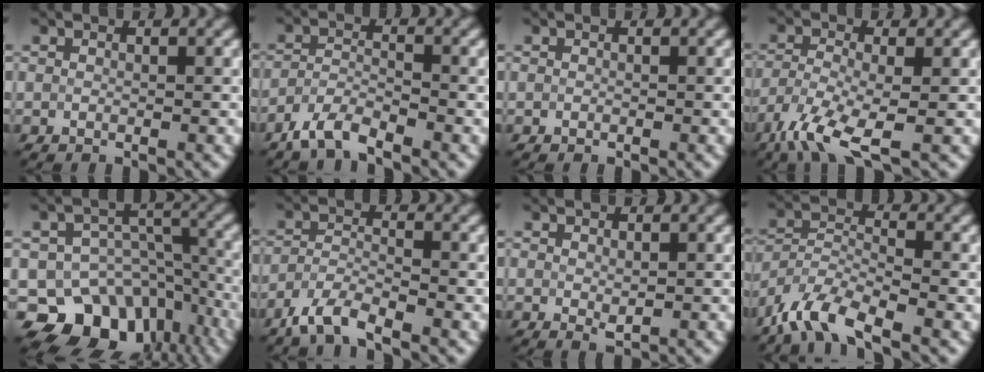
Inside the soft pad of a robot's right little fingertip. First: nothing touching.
{"total": 3.5, "force": [-2.8, 0.8, 1.9], "torque": [-0.044, -0.004, -0.066]}
{"total": 0.0}
{"total": 5.8, "force": [-3.5, 1.6, 4.3], "torque": [-0.095, -0.012, -0.078]}
{"total": 10.8, "force": [-6.4, 7.6, 4.3], "torque": [-0.048, -0.005, -0.103]}
{"total": 3.8, "force": [-3.0, 0.9, 2.3], "torque": [-0.050, -0.006, -0.071]}
{"total": 0.9, "force": [0.1, 0.5, 0.8], "torque": [-0.014, -0.003, 0.006]}
{"total": 6.2, "force": [-4.7, 1.9, 3.5], "torque": [-0.069, -0.004, -0.101]}